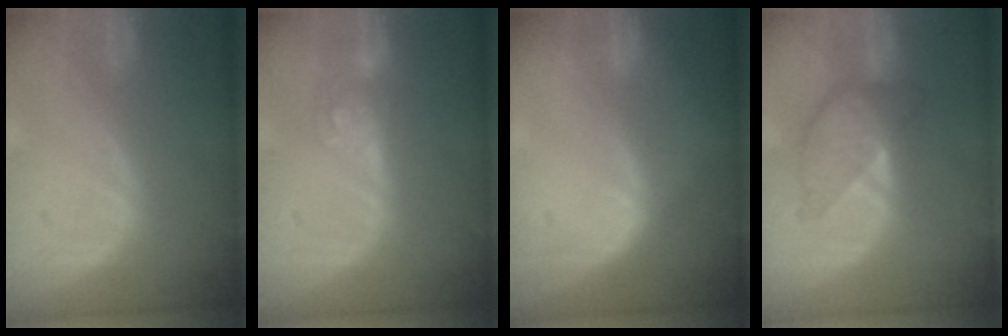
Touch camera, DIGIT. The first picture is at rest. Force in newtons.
{"total": 4.8, "press": 4.2, "slide": 2.3}
{"total": 1.5, "press": 1.0, "slide": 1.1}
{"total": 6.4, "press": 6.4, "slide": 0.3}